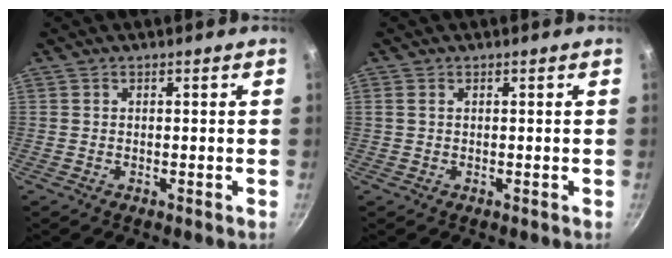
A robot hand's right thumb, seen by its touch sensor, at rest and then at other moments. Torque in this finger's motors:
{"motor_torque": [0.16, -0.42, -0.17, 0.03, 0.06]}